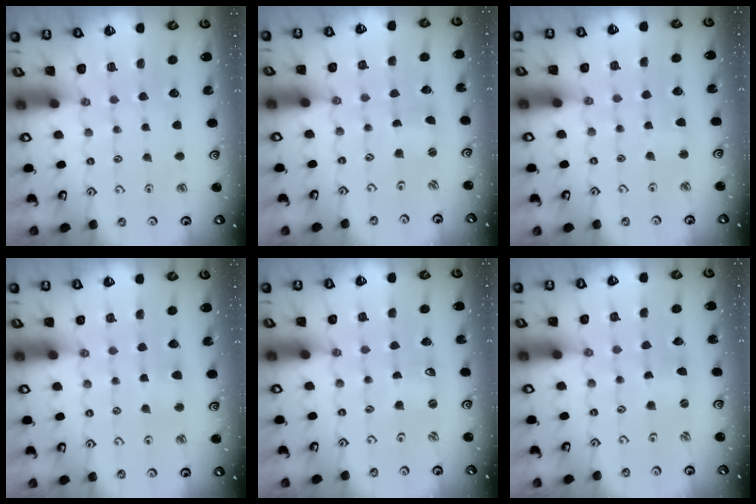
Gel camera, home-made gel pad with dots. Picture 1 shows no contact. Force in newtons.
{"total": 0.7, "press": 0.7, "slide": 0.1}
{"total": 2.0, "press": 2.0, "slide": 0.4}
{"total": 3.3, "press": 3.2, "slide": 0.7}
{"total": 0.0}
{"total": 0.0}